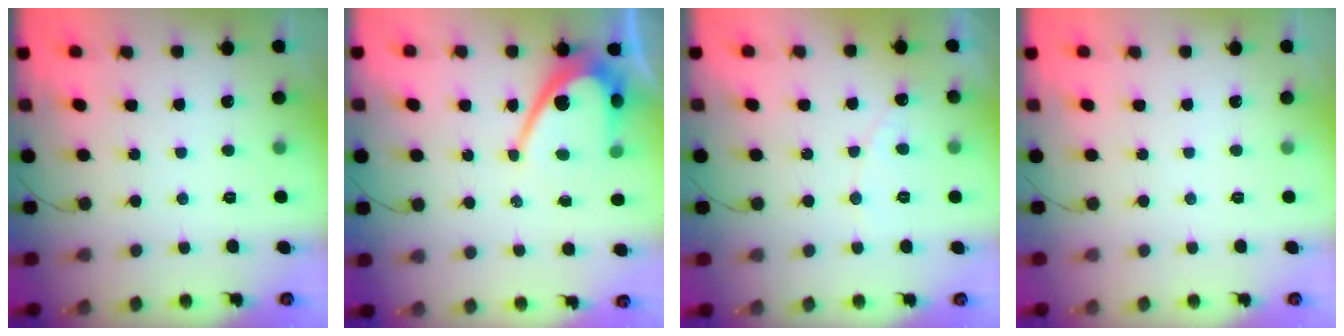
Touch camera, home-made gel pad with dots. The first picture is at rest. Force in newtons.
{"total": 10.3, "press": 10.3, "slide": 0.8}
{"total": 3.9, "press": 3.9, "slide": 0.2}
{"total": 0.0}